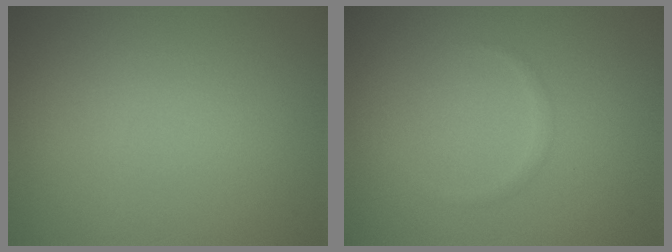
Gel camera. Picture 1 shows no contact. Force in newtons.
{"total": 0.6, "press": 0.6, "slide": 0.0}